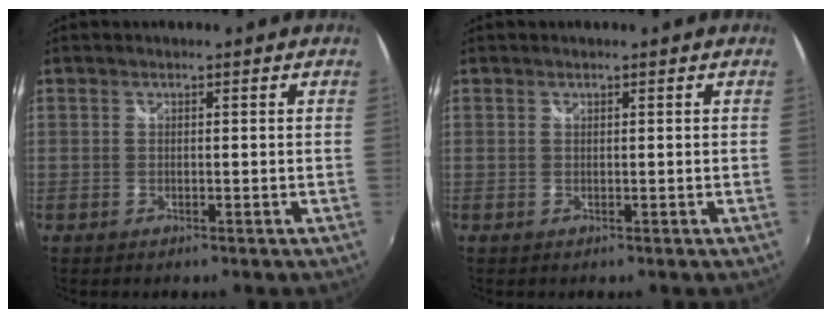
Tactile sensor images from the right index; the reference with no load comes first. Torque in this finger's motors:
{"motor_torque": [0.00, 0.00, 0.00, 0.00]}